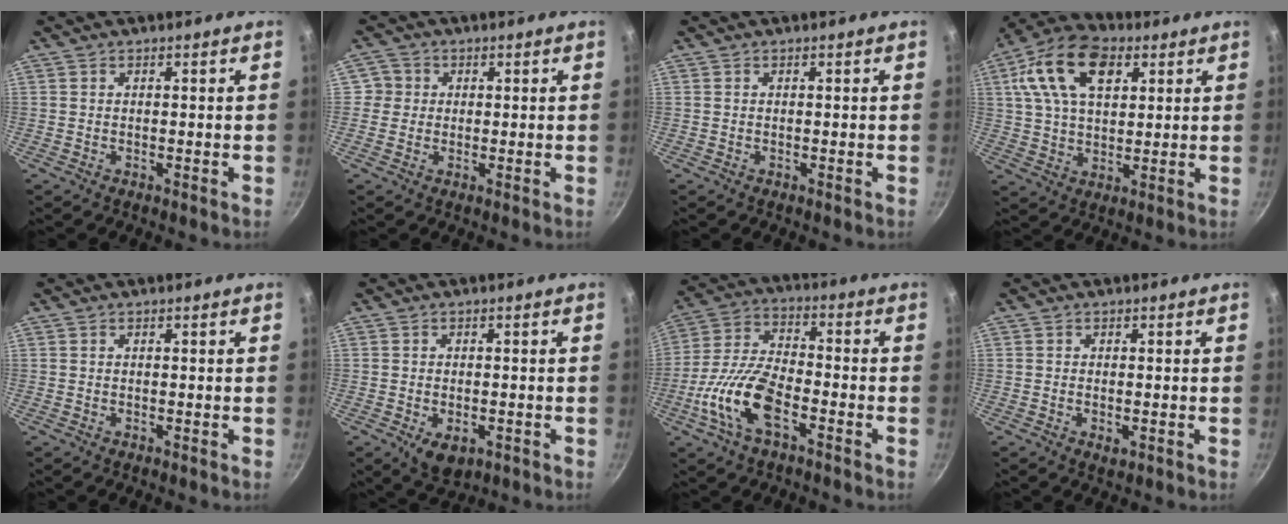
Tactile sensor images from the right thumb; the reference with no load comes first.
{"total": 3.2, "force": [0.2, 3.2, 0.4], "torque": [0.024, 0.007, -0.005]}
{"total": 0.0}
{"total": 15.9, "force": [5.8, 9.6, 11.3], "torque": [-0.189, 0.002, 0.091]}
{"total": 0.0}
{"total": 5.3, "force": [-1.8, 3.3, 3.8], "torque": [-0.047, -0.003, -0.019]}
{"total": 13.4, "force": [-5.6, 5.8, 10.7], "torque": [-0.212, 0.031, -0.119]}
{"total": 1.6, "force": [-0.4, 0.8, 1.3], "torque": [-0.023, -0.003, -0.006]}